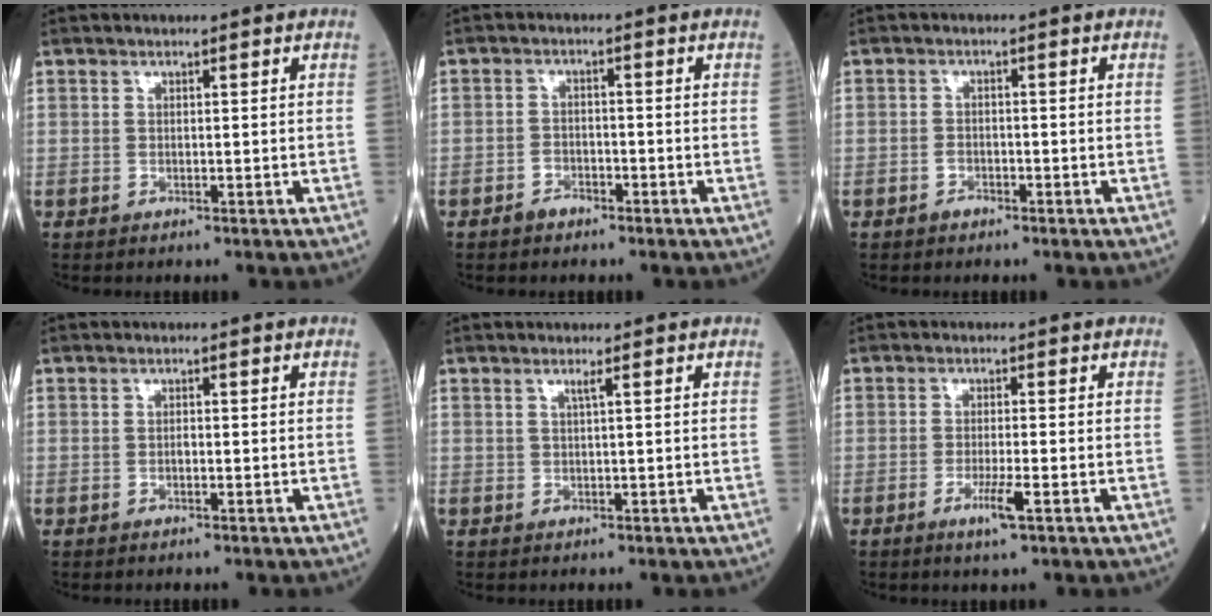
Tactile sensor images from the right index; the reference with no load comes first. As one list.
[{"total": 2.5, "force": [-1.8, 1.5, 0.9], "torque": [-0.015, 0.005, -0.029]}, {"total": 1.7, "force": [-1.1, 1.1, 0.6], "torque": [-0.011, 0.003, -0.019]}, {"total": 0.6, "force": [-0.2, 0.3, 0.5], "torque": [-0.009, 0.001, -0.004]}, {"total": 1.1, "force": [0.4, -0.8, 0.7], "torque": [-0.021, -0.003, 0.009]}, {"total": 3.5, "force": [-1.7, -0.1, 3.1], "torque": [-0.060, -0.007, -0.032]}]